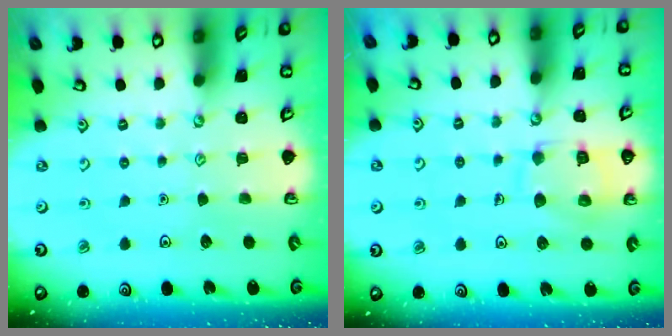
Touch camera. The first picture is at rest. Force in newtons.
{"total": 11.5, "press": 11.4, "slide": 1.2}